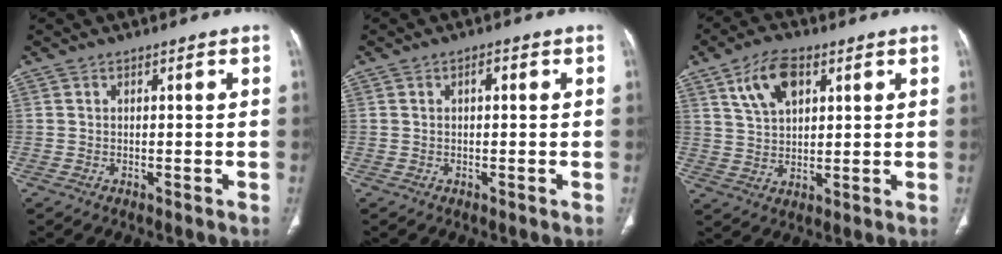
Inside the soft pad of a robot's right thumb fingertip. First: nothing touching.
{"total": 1.4, "force": [0.3, 0.6, 1.2], "torque": [-0.021, 0.005, 0.004]}
{"total": 9.1, "force": [4.2, 5.0, 6.2], "torque": [-0.100, -0.010, 0.082]}